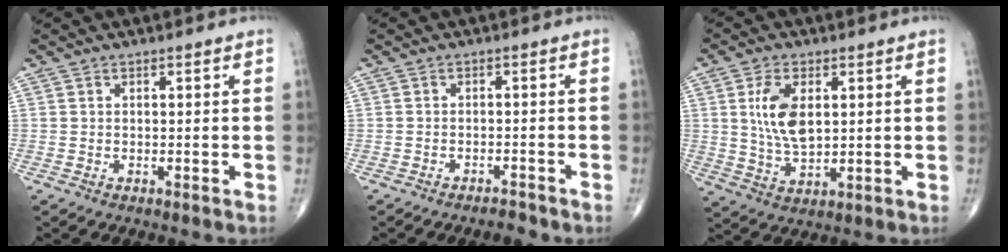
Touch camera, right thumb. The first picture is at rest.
{"total": 2.0, "force": [-1.9, 0.4, 0.5], "torque": [-0.016, 0.009, -0.028]}
{"total": 8.9, "force": [2.0, 4.8, 7.3], "torque": [-0.135, -0.011, 0.043]}